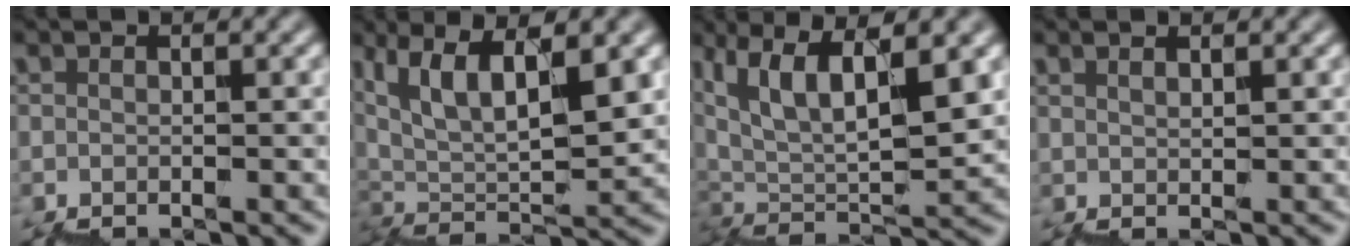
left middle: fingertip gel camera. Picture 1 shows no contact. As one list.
[{"total": 7.7, "force": [4.9, 2.0, 5.5], "torque": [-0.094, 0.011, 0.099]}, {"total": 8.5, "force": [5.4, 2.2, 6.2], "torque": [-0.110, 0.011, 0.108]}, {"total": 1.5, "force": [1.2, 0.3, 0.7], "torque": [0.004, 0.001, 0.021]}]